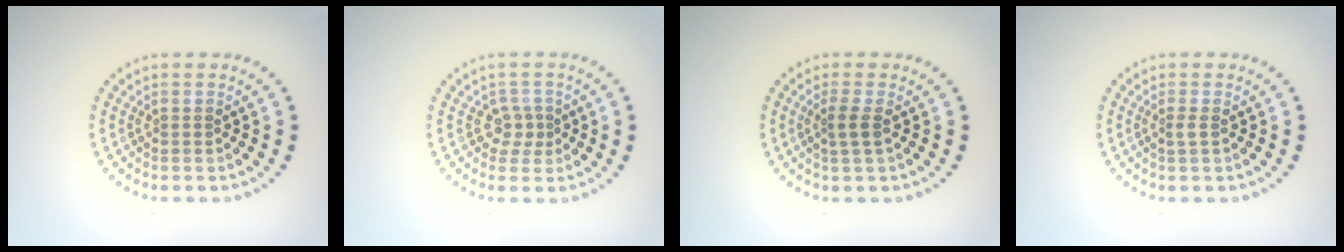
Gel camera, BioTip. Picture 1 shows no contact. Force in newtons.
{"total": 1.7, "press": 1.4, "slide": 1.1}
{"total": 1.6, "press": 1.3, "slide": 0.9}
{"total": 0.9, "press": 0.6, "slide": 0.7}